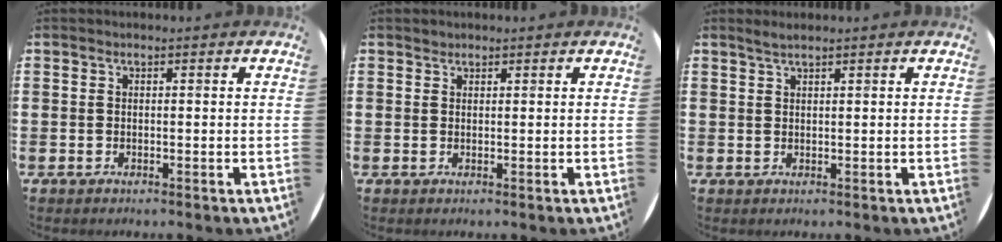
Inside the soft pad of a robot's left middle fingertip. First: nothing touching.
{"total": 0.6, "force": [0.6, 0.2, -0.1], "torque": [0.002, 0.003, 0.012]}
{"total": 1.3, "force": [1.1, -0.1, 0.6], "torque": [-0.013, 0.001, 0.021]}